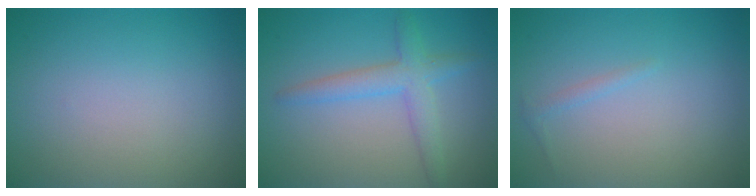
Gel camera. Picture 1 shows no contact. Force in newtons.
{"total": 2.6, "press": 2.6, "slide": 0.2}
{"total": 0.6, "press": 0.6, "slide": 0.1}